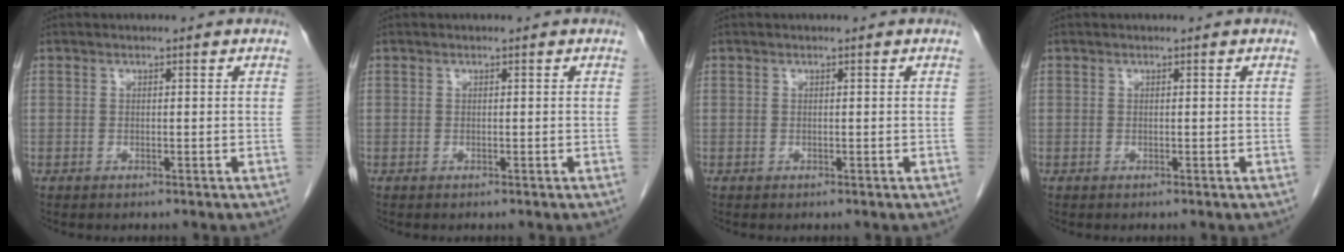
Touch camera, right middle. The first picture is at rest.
{"total": 0.0}
{"total": 0.0}
{"total": 0.0}